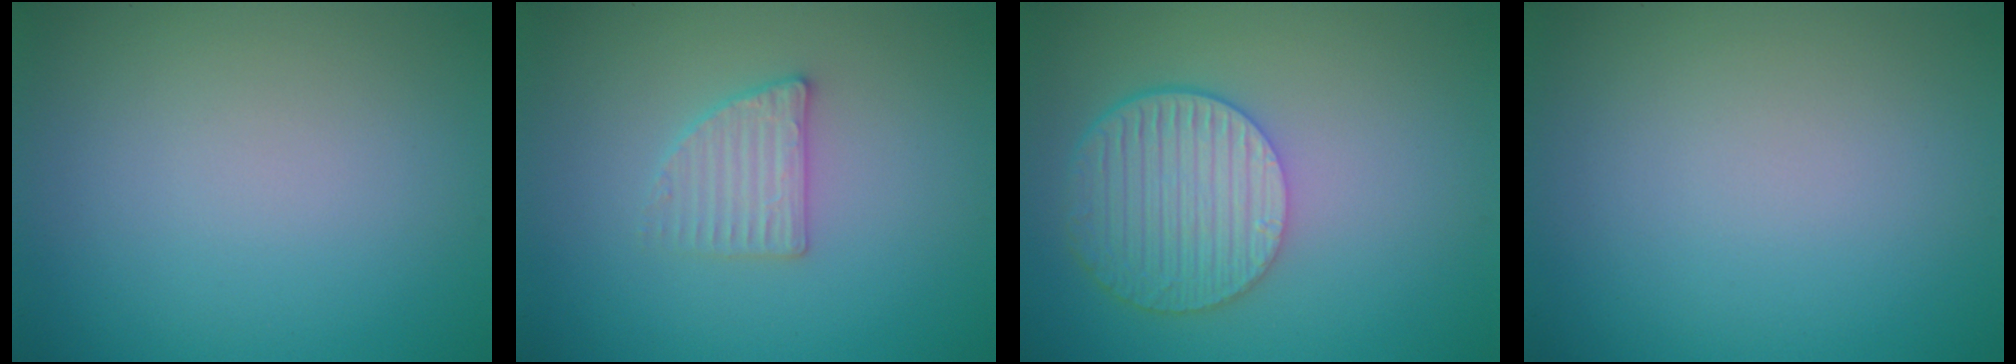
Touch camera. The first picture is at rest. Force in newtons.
{"total": 2.3, "press": 2.2, "slide": 0.5}
{"total": 6.1, "press": 4.8, "slide": 3.8}
{"total": 0.0}